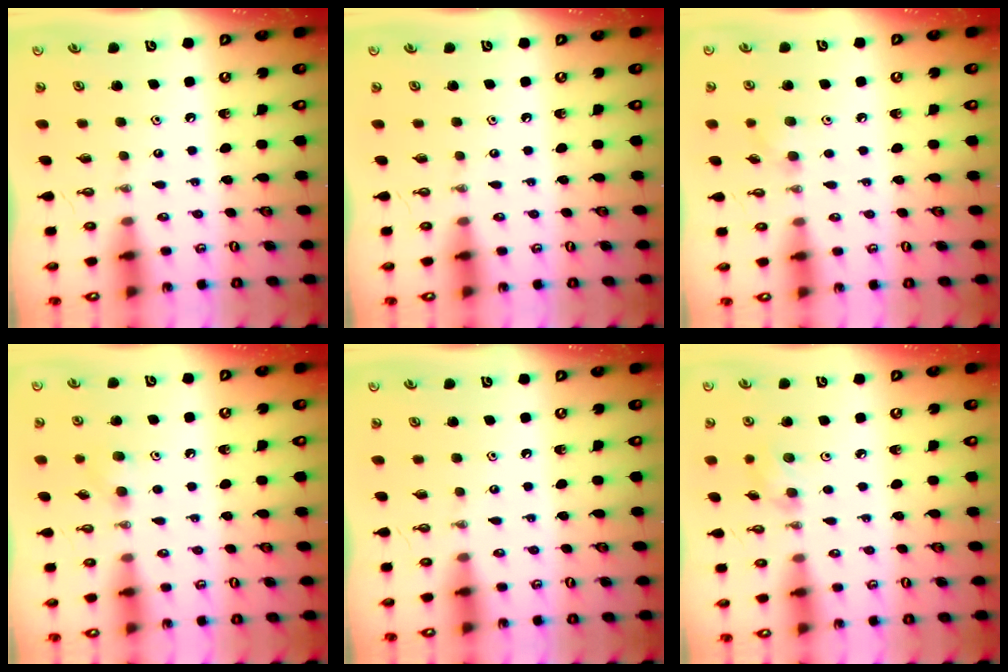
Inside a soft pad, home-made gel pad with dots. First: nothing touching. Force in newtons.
{"total": 0.0}
{"total": 6.4, "press": 6.2, "slide": 1.4}
{"total": 4.7, "press": 4.5, "slide": 1.2}
{"total": 0.0}
{"total": 6.1, "press": 5.8, "slide": 1.9}